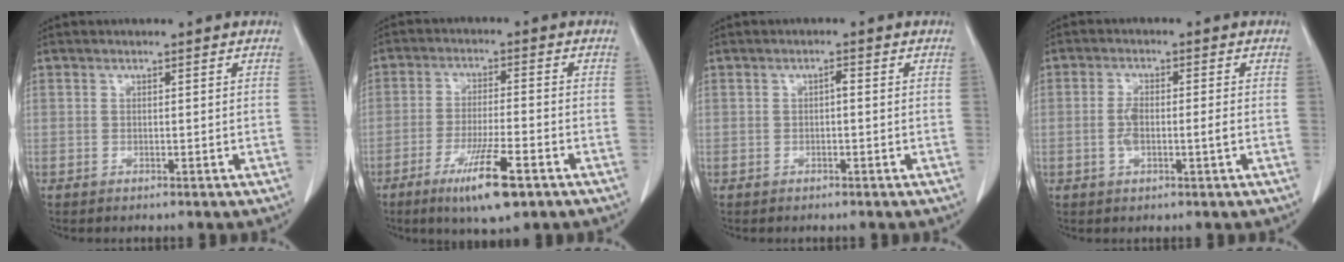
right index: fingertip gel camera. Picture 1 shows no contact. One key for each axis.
{"total": 9.5, "fx": -5.4, "fy": 1.0, "fz": 7.8, "tx": -0.140, "ty": -0.021, "tz": -0.089}
{"total": 0.9, "fx": -0.1, "fy": 0.2, "fz": 0.9, "tx": -0.016, "ty": 0.002, "tz": -0.002}
{"total": 4.0, "fx": -0.7, "fy": 1.0, "fz": 3.9, "tx": -0.083, "ty": 0.006, "tz": -0.011}